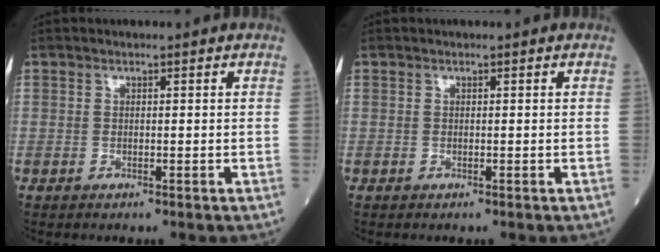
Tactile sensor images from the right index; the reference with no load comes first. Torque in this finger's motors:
{"motor_torque": [0.00, 0.00, 0.00, 0.00]}